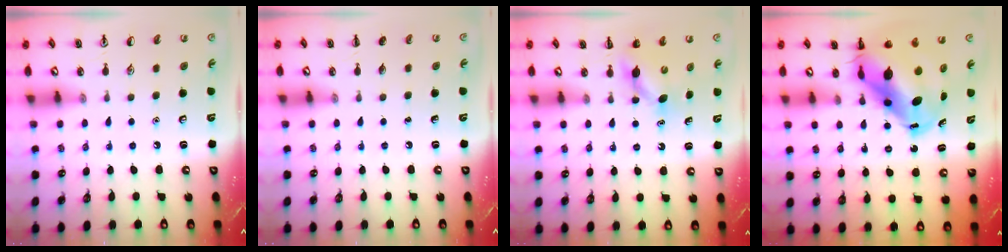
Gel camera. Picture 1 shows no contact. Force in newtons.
{"total": 0.0}
{"total": 4.0, "press": 3.9, "slide": 1.1}
{"total": 11.6, "press": 11.3, "slide": 2.9}